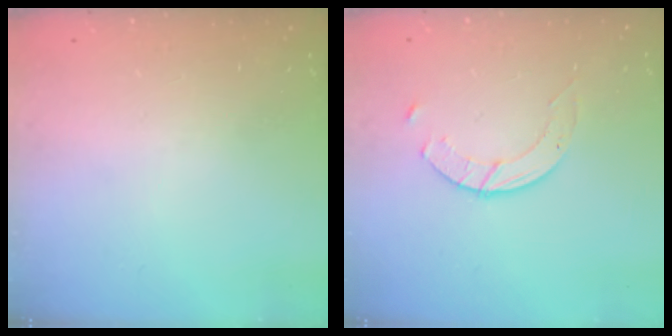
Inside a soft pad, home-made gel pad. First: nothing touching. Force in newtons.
{"total": 5.1, "press": 5.1, "slide": 0.6}